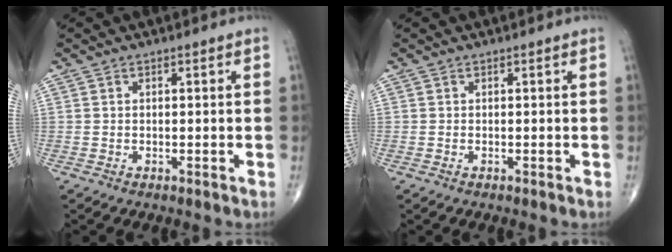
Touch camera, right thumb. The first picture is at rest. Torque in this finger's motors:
{"motor_torque": [0.40, 0.73, -0.25, 0.07, 0.04]}